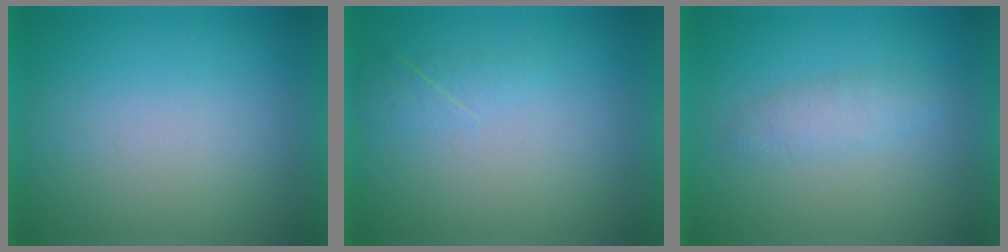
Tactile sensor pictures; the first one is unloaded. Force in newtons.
{"total": 1.9}
{"total": 2.4}